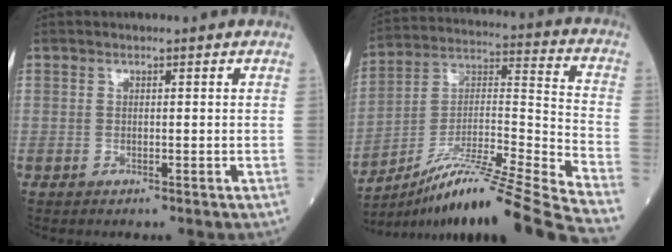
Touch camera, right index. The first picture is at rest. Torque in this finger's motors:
{"motor_torque": [-0.12, -0.69, 0.43, 0.13]}